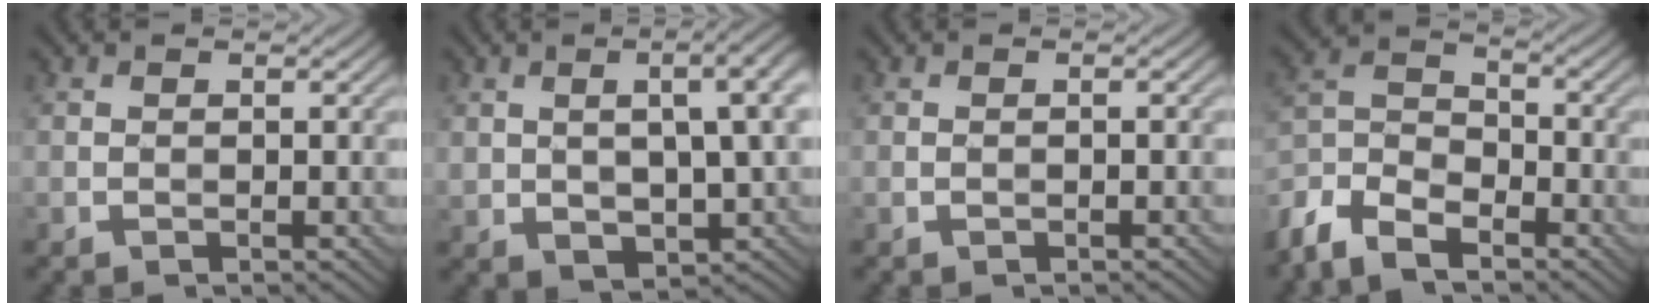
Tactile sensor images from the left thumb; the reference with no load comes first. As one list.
[{"total": 10.2, "force": [1.0, 4.6, 9.0], "torque": [-0.146, -0.001, 0.027]}, {"total": 0.6, "force": [-0.2, 0.1, 0.6], "torque": [-0.010, 0.000, -0.004]}, {"total": 8.7, "force": [-6.5, 3.9, 4.3], "torque": [-0.097, -0.008, -0.147]}]